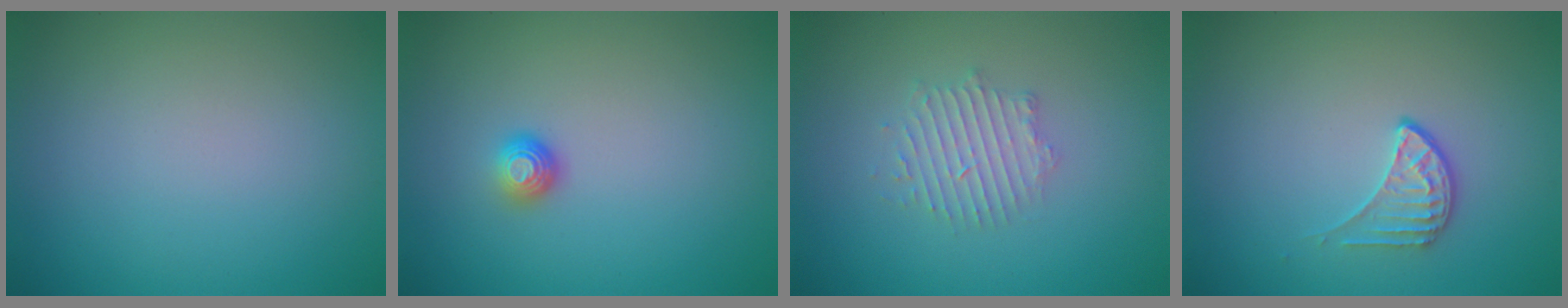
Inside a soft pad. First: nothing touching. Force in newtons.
{"total": 1.3, "press": 1.0, "slide": 0.9}
{"total": 2.4, "press": 2.4, "slide": 0.3}
{"total": 1.9, "press": 1.3, "slide": 1.3}